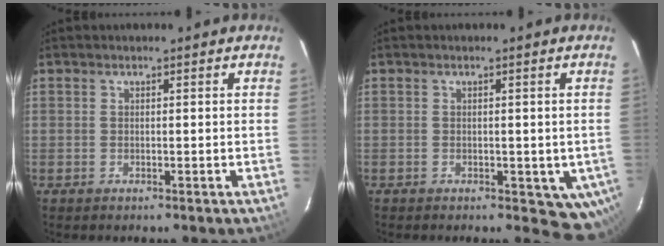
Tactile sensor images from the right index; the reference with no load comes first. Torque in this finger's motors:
{"motor_torque": [0.48, -0.30, 0.13, -0.06]}